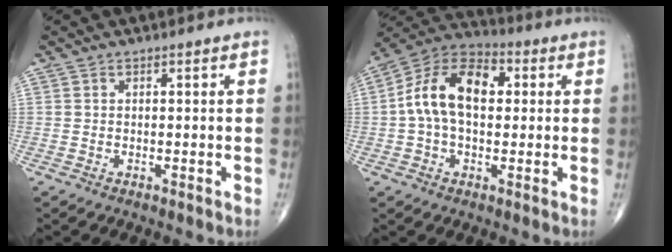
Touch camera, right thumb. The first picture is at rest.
{"total": 14.2, "force": [1.5, 8.6, 11.1], "torque": [-0.194, 0.035, 0.015]}